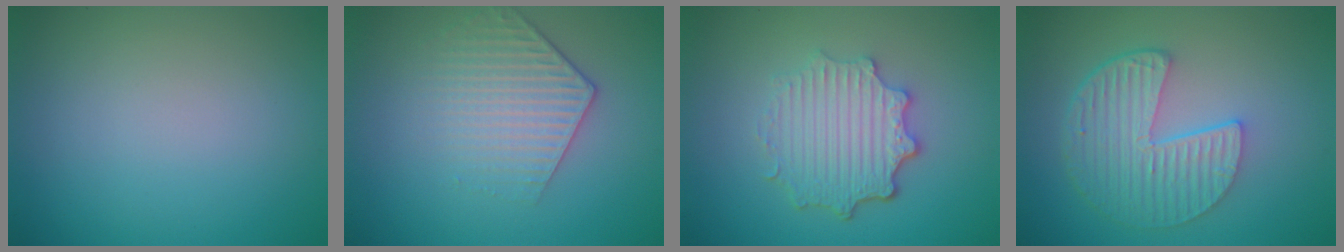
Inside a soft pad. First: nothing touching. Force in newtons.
{"total": 3.2, "press": 2.8, "slide": 1.4}
{"total": 4.8, "press": 3.7, "slide": 3.0}
{"total": 5.9, "press": 4.3, "slide": 3.9}